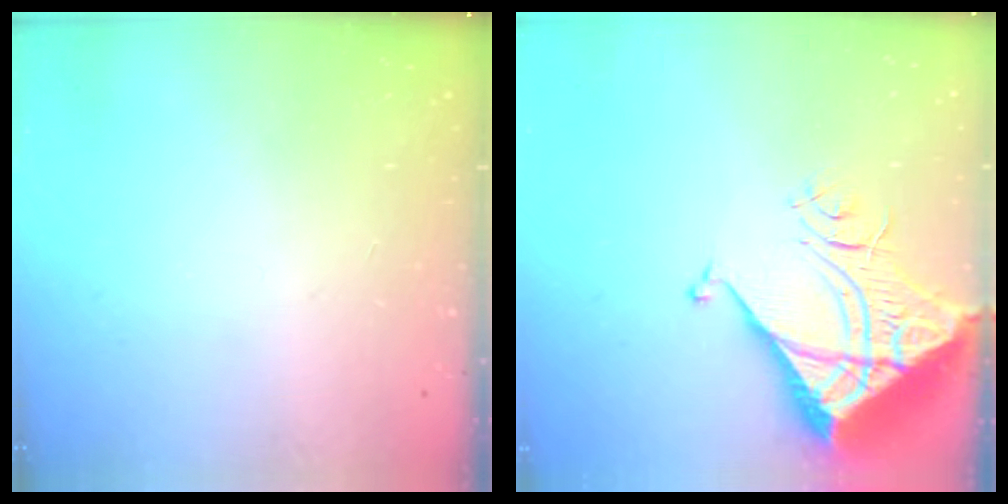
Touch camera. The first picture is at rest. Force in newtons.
{"total": 9.4, "press": 9.3, "slide": 1.0}